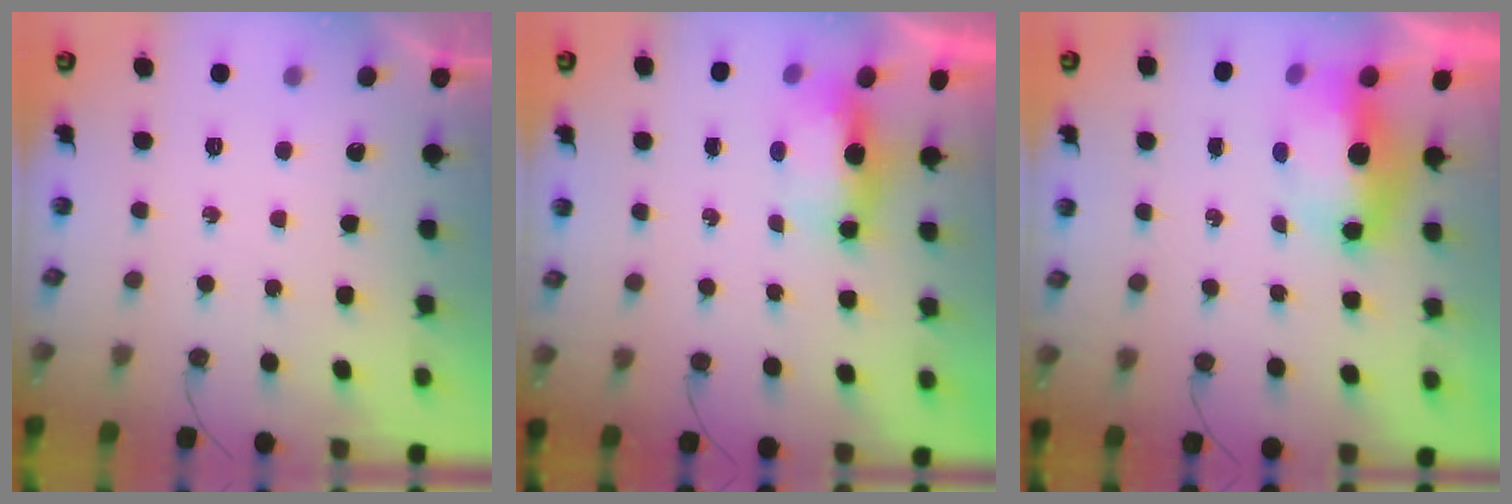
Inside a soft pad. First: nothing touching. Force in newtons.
{"total": 6.1, "press": 6.0, "slide": 1.0}
{"total": 7.8, "press": 7.7, "slide": 1.4}